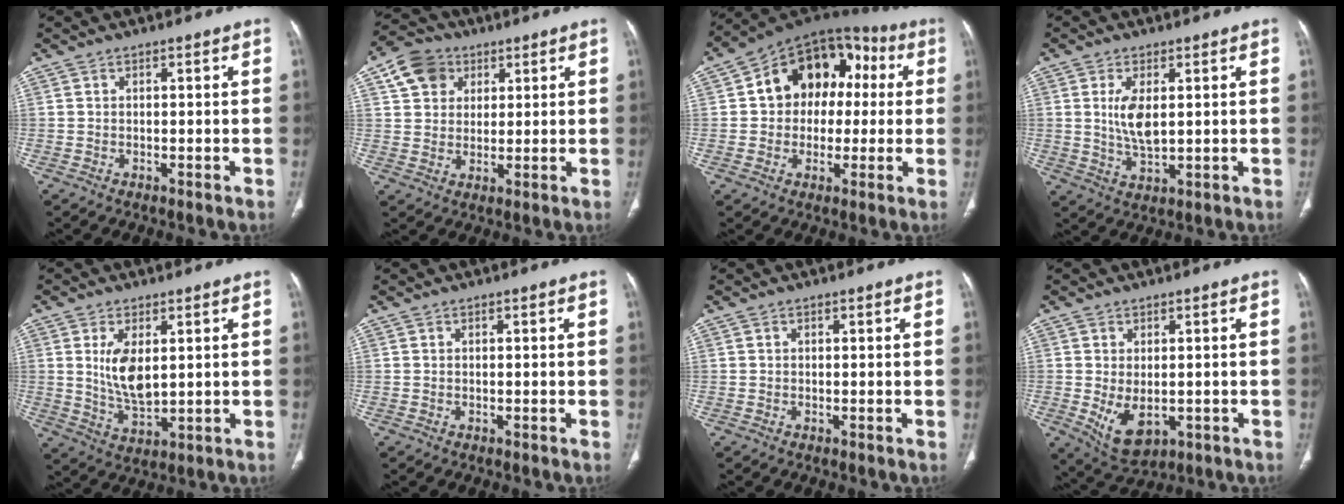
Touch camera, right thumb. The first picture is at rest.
{"total": 8.8, "force": [3.8, 7.2, 3.5], "torque": [-0.040, -0.003, 0.064]}
{"total": 17.0, "force": [2.1, 12.7, 11.1], "torque": [-0.109, 0.043, 0.022]}
{"total": 6.4, "force": [1.3, 2.9, 5.6], "torque": [-0.110, -0.013, 0.031]}
{"total": 8.1, "force": [1.9, 4.0, 6.8], "torque": [-0.122, -0.020, 0.048]}
{"total": 0.0}
{"total": 0.0}
{"total": 7.2, "force": [-1.2, 4.4, 5.7], "torque": [-0.093, -0.013, -0.001]}